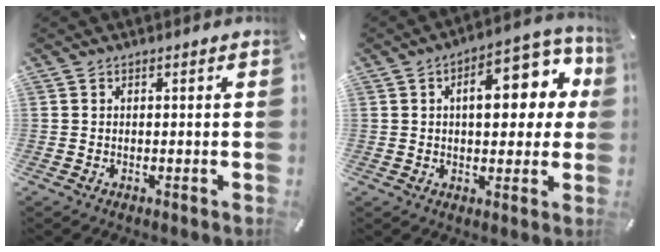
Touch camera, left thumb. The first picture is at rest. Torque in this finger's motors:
{"motor_torque": [1.87, 2.90, 1.29, -0.97, 0.41]}